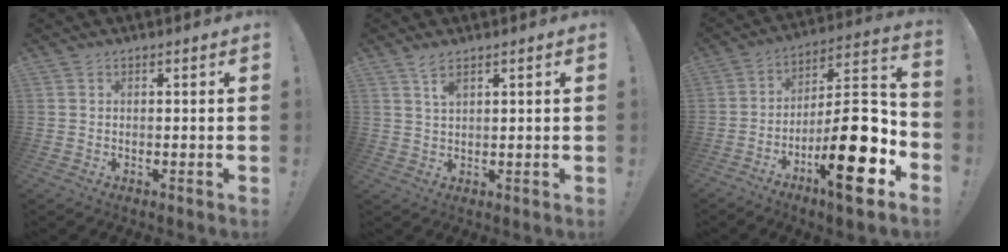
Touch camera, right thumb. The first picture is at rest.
{"total": 3.3, "force": [2.1, 1.0, 2.3], "torque": [-0.043, -0.006, 0.036]}
{"total": 21.8, "force": [-8.9, 5.5, 19.1], "torque": [-0.298, 0.043, -0.142]}